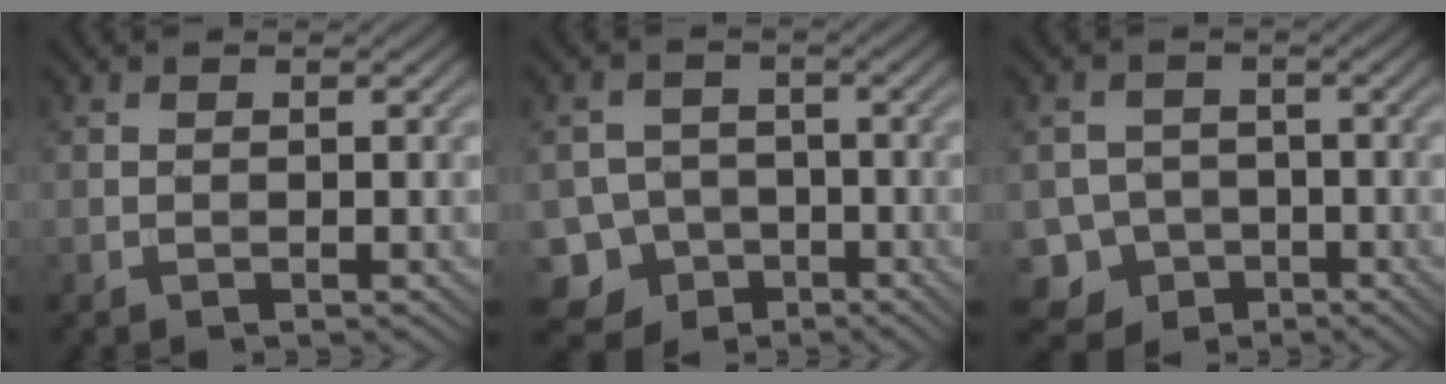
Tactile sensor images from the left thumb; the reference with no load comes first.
{"total": 8.7, "force": [-4.9, 7.0, 1.7], "torque": [-0.037, -0.021, -0.102]}
{"total": 7.1, "force": [-3.9, 5.8, 1.3], "torque": [-0.022, -0.018, -0.082]}